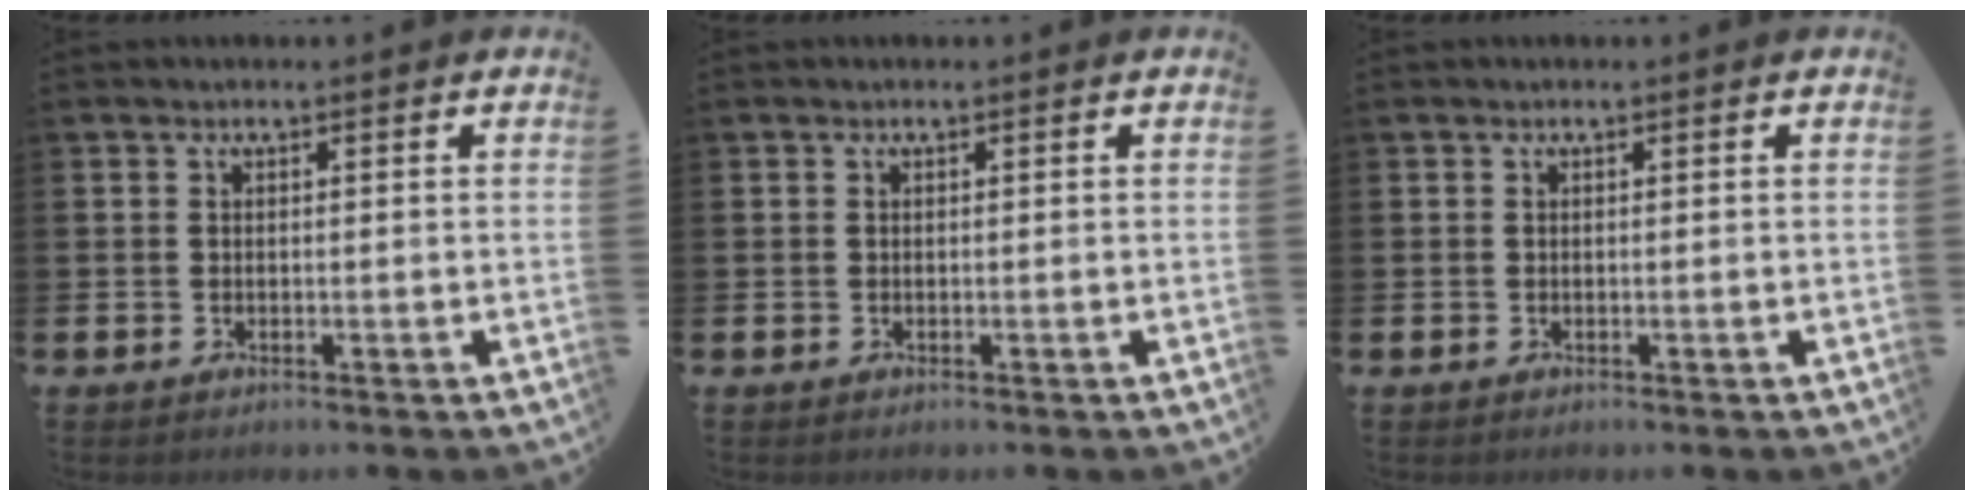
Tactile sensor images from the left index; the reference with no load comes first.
{"total": 0.0}
{"total": 0.0}